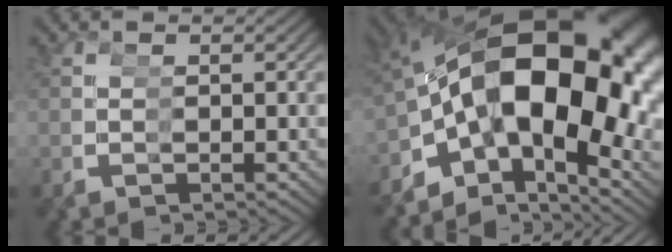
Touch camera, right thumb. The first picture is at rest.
{"total": 22.4, "force": [1.1, 14.2, 17.2], "torque": [-0.295, -0.010, 0.029]}